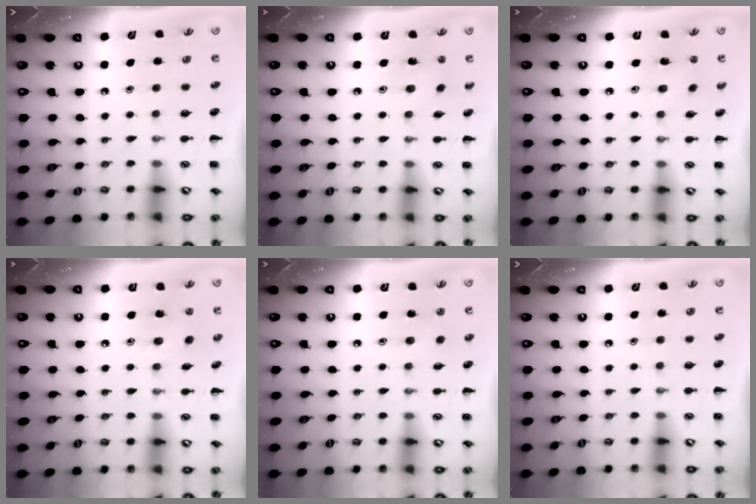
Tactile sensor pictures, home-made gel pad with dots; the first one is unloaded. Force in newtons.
{"total": 2.1, "press": 2.0, "slide": 0.8}
{"total": 1.5, "press": 1.3, "slide": 0.6}
{"total": 4.6, "press": 4.5, "slide": 0.9}
{"total": 1.8, "press": 1.7, "slide": 0.6}
{"total": 0.0}